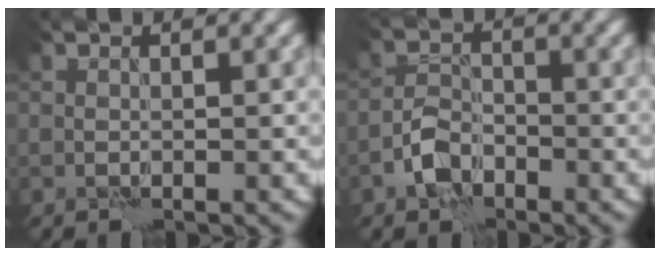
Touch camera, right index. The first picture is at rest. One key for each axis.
{"total": 2.9, "fx": -1.8, "fy": 1.7, "fz": 1.4, "tx": -0.022, "ty": 0.010, "tz": -0.041}